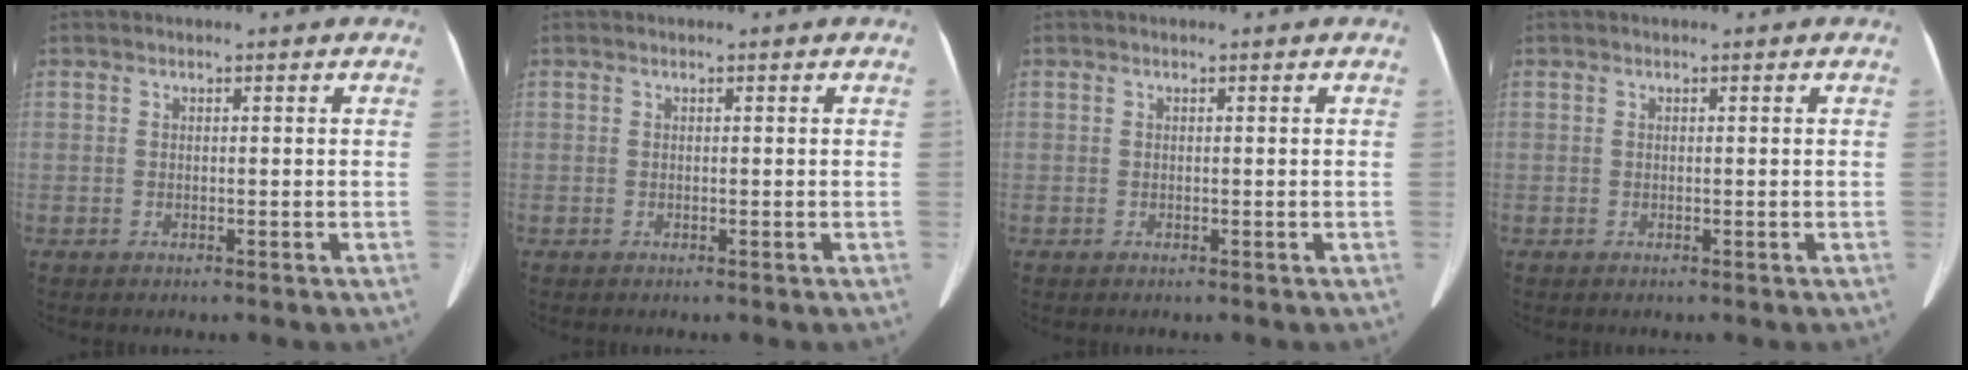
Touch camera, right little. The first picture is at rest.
{"total": 0.0}
{"total": 0.0}
{"total": 0.0}